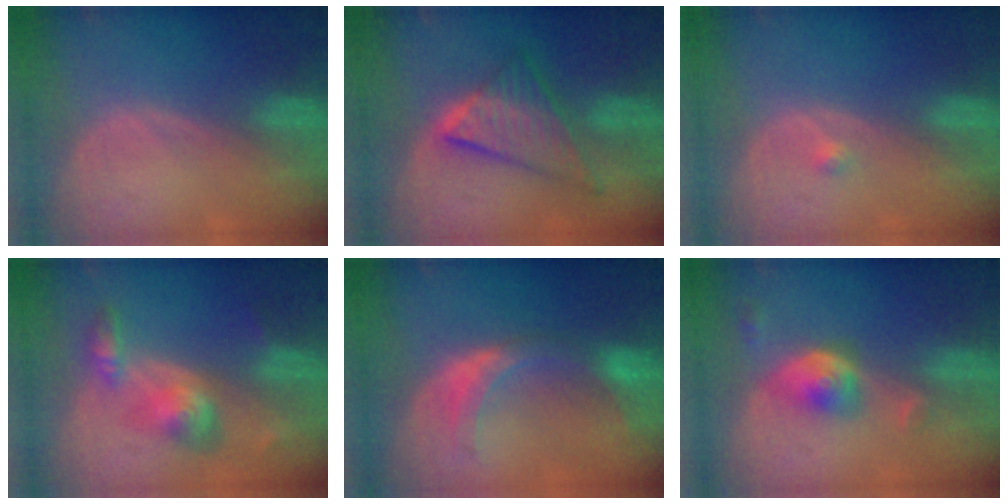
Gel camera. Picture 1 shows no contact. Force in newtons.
{"total": 8.8, "press": 8.8, "slide": 0.6}
{"total": 0.9, "press": 0.7, "slide": 0.6}
{"total": 6.4, "press": 5.9, "slide": 2.5}
{"total": 6.6, "press": 6.6, "slide": 0.6}
{"total": 5.2, "press": 4.7, "slide": 2.2}